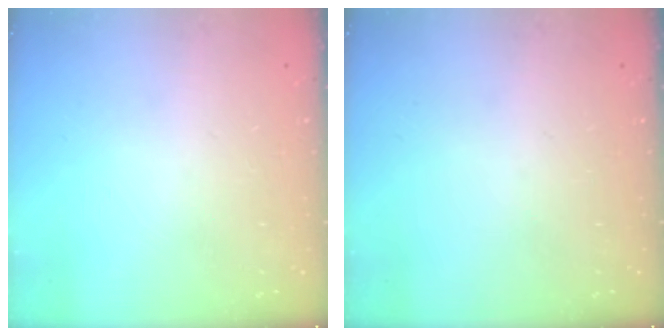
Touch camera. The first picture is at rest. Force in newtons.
{"total": 0.0}